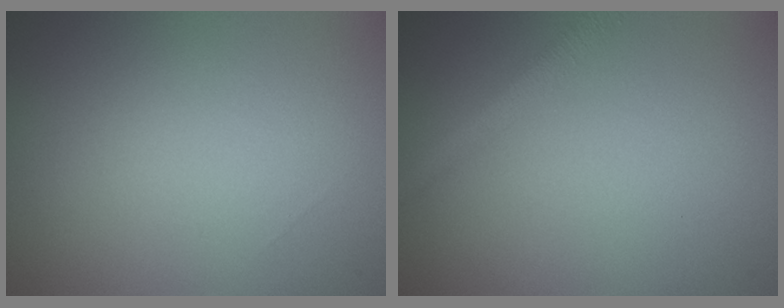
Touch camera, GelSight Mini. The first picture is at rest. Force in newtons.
{"total": 2.0, "press": 2.0, "slide": 0.0}